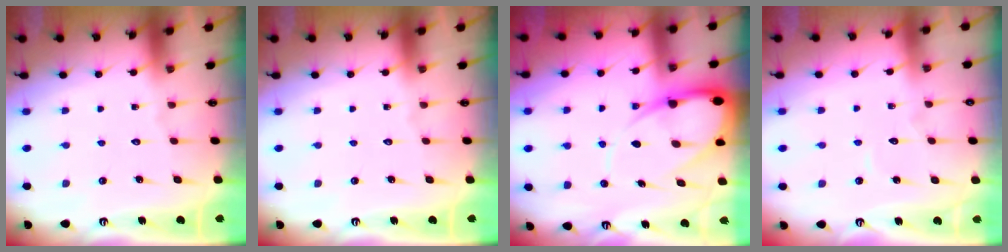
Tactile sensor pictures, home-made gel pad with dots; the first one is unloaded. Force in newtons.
{"total": 0.0}
{"total": 12.3, "press": 12.3, "slide": 1.2}
{"total": 3.0, "press": 3.0, "slide": 0.3}